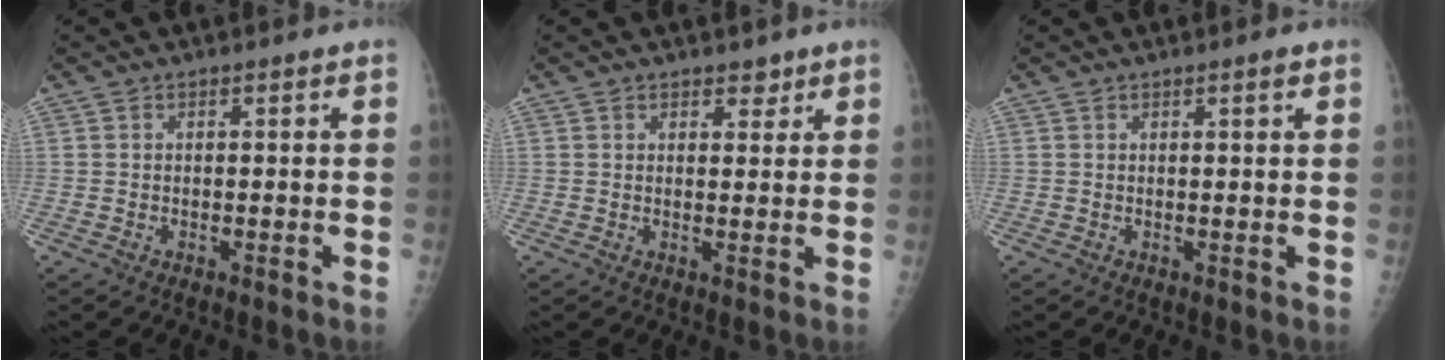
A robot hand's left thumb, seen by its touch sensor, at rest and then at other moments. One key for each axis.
{"total": 2.4, "fx": 1.8, "fy": 1.4, "fz": 0.9, "tx": 0.006, "ty": -0.010, "tz": 0.023}
{"total": 1.2, "fx": 0.7, "fy": 0.1, "fz": 0.9, "tx": -0.013, "ty": -0.003, "tz": 0.011}